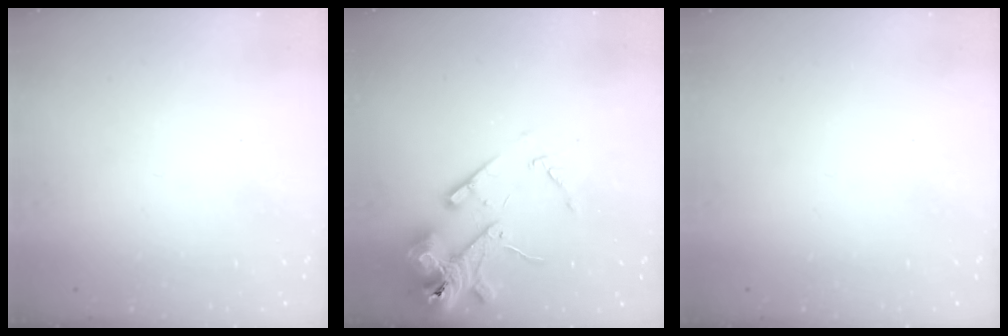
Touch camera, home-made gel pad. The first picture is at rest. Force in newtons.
{"total": 13.7, "press": 13.5, "slide": 2.0}
{"total": 0.0}